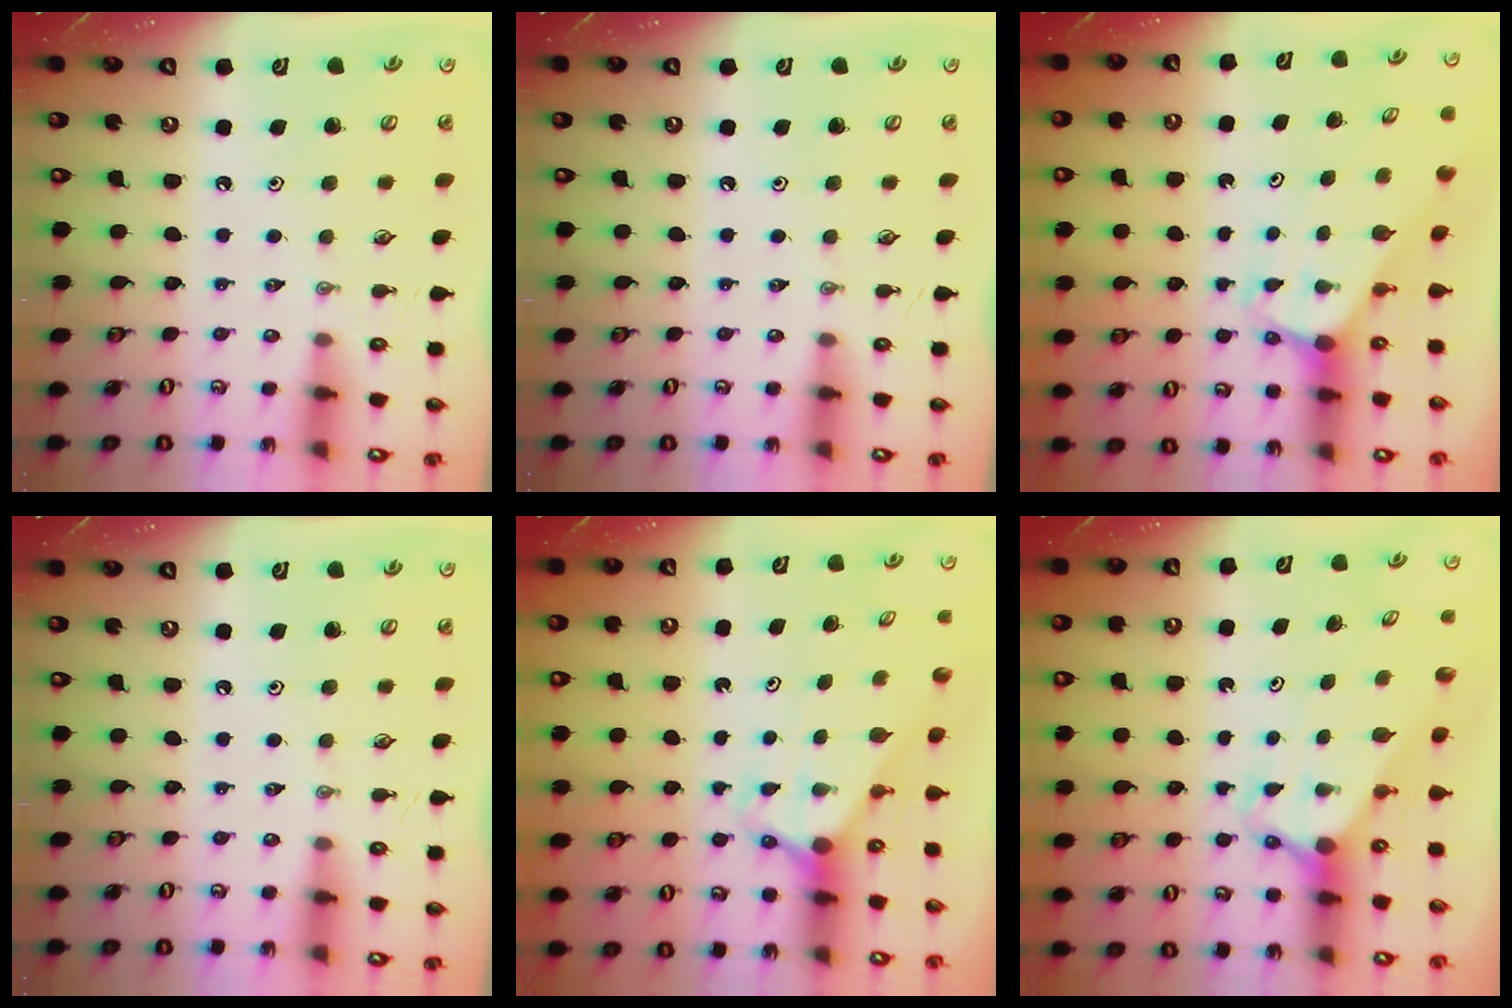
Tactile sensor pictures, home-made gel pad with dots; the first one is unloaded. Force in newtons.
{"total": 0.0}
{"total": 3.0, "press": 3.0, "slide": 0.2}
{"total": 0.0}
{"total": 2.8, "press": 2.8, "slide": 0.1}
{"total": 2.7, "press": 2.7, "slide": 0.0}